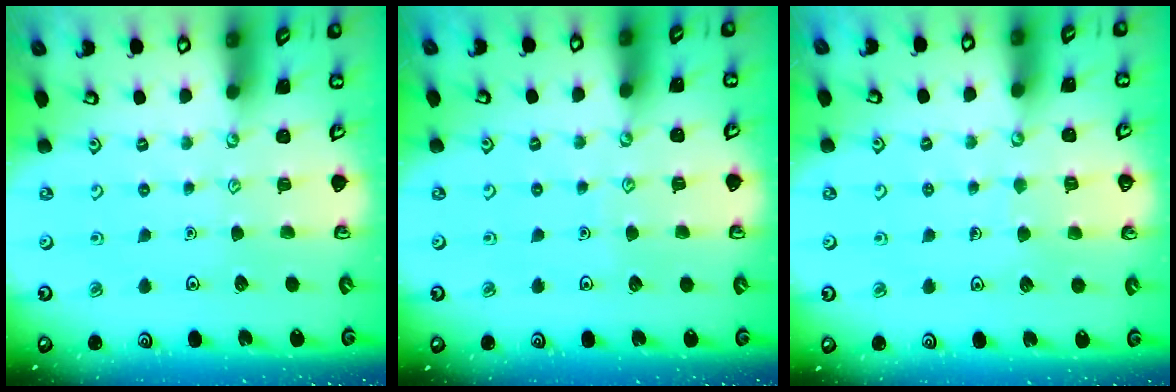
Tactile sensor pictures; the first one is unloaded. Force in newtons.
{"total": 2.6, "press": 2.5, "slide": 0.3}
{"total": 4.5, "press": 4.5, "slide": 0.2}